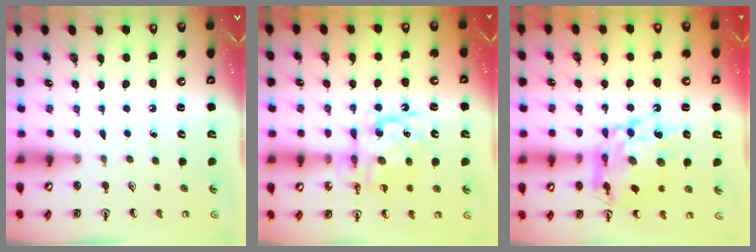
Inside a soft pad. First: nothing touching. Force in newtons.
{"total": 12.2, "press": 12.2, "slide": 0.3}
{"total": 15.5, "press": 15.5, "slide": 1.5}